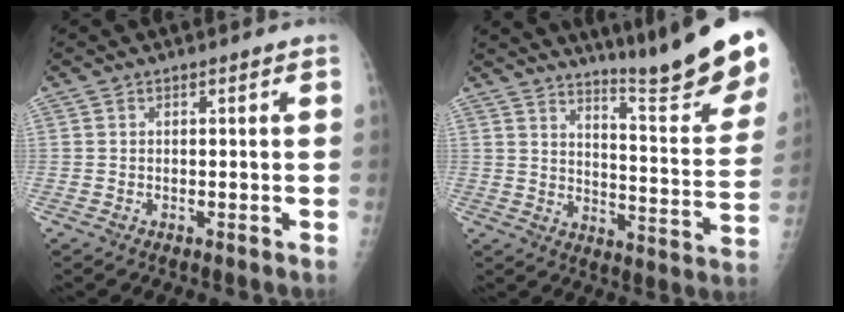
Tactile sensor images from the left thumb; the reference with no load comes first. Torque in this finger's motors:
{"motor_torque": [0.95, 0.94, 1.46, -1.31, 0.13]}